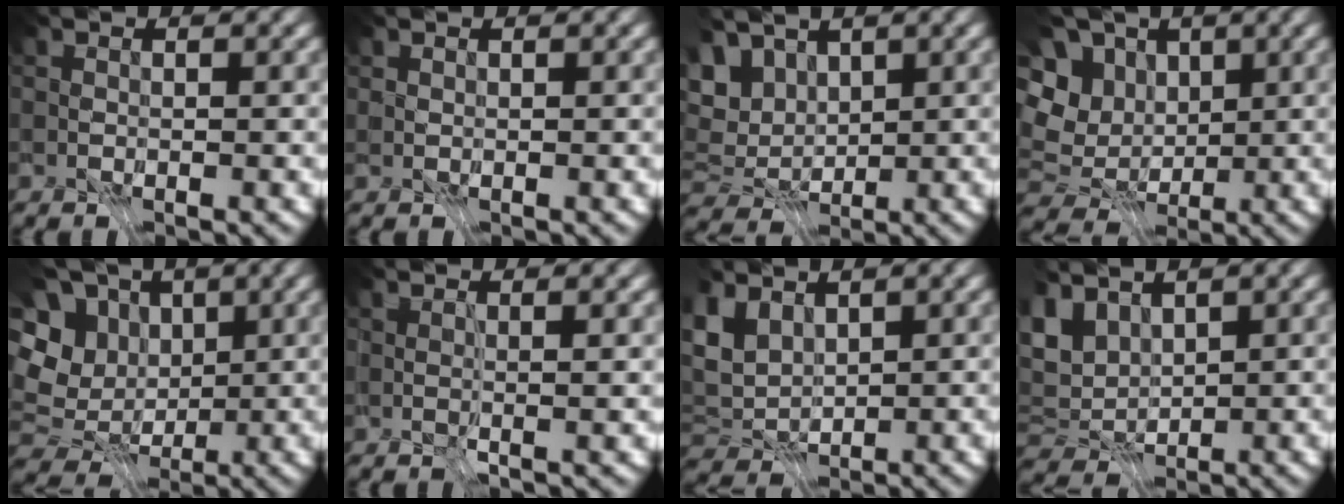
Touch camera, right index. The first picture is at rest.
{"total": 0.6, "force": [0.5, 0.3, 0.1], "torque": [-0.009, 0.000, 0.014]}
{"total": 5.1, "force": [1.3, 2.7, 4.2], "torque": [-0.088, 0.003, 0.039]}
{"total": 8.9, "force": [0.3, 7.6, 4.6], "torque": [-0.130, 0.011, 0.015]}
{"total": 9.8, "force": [-0.1, 8.5, 5.0], "torque": [-0.143, 0.008, 0.019]}
{"total": 1.7, "force": [-0.1, -1.7, 0.0], "torque": [0.004, -0.019, 0.017]}
{"total": 0.9, "force": [0.4, -0.1, 0.8], "torque": [-0.040, -0.011, 0.034]}
{"total": 3.2, "force": [1.1, 0.8, 2.9], "torque": [-0.075, 0.004, 0.041]}